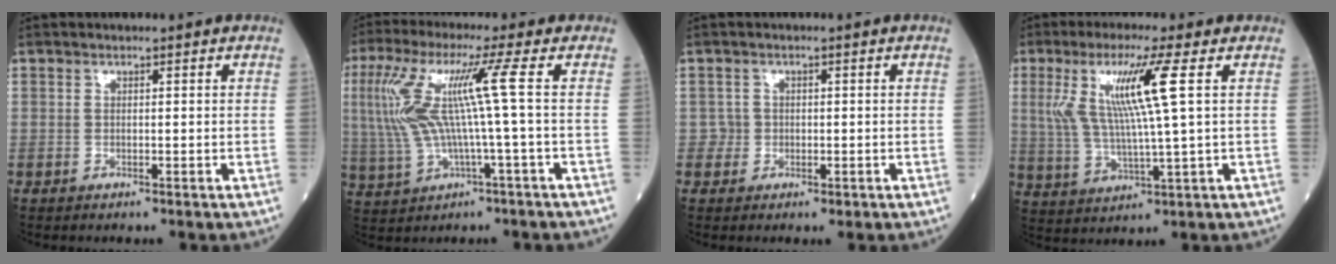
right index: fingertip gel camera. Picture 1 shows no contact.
{"total": 11.3, "force": [1.3, -0.3, 11.2], "torque": [-0.248, 0.023, 0.029]}
{"total": 1.8, "force": [-0.3, 1.7, 0.0], "torque": [0.007, 0.007, -0.007]}
{"total": 10.2, "force": [2.9, -0.6, 9.8], "torque": [-0.206, -0.001, 0.057]}